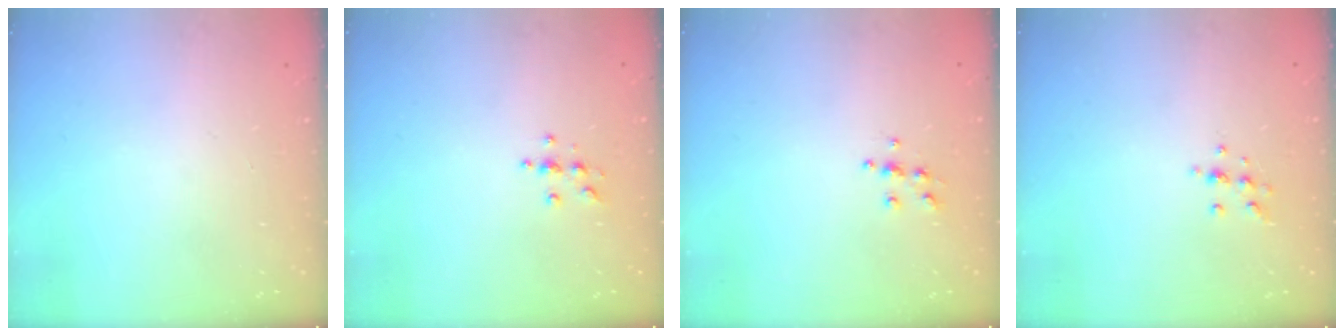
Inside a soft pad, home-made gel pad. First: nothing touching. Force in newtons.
{"total": 4.3, "press": 4.3, "slide": 0.5}
{"total": 5.3, "press": 5.2, "slide": 0.5}
{"total": 7.0, "press": 6.9, "slide": 0.7}